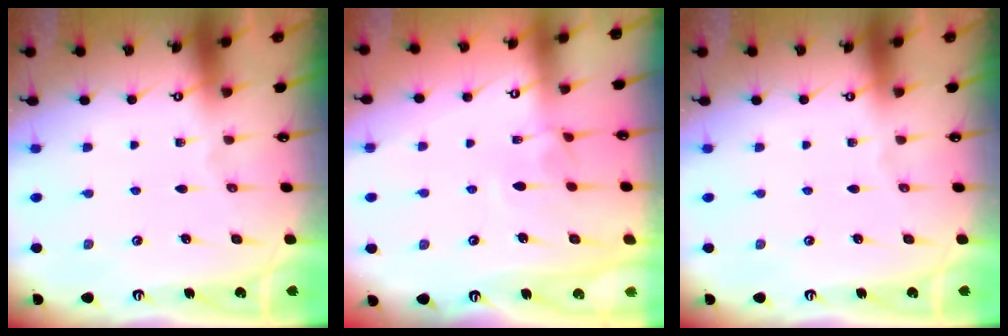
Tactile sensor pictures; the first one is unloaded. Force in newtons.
{"total": 3.2, "press": 3.2, "slide": 0.6}
{"total": 0.0}